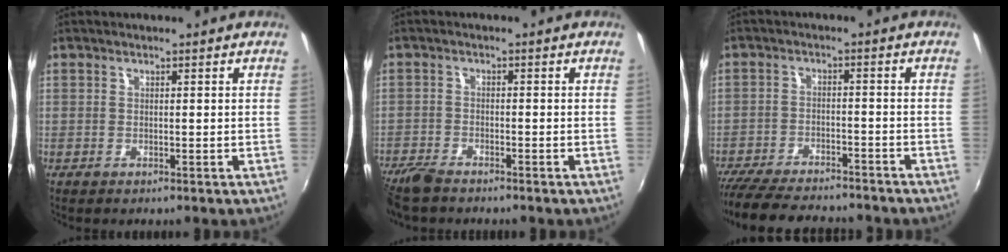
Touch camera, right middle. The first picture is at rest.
{"total": 5.6, "force": [-4.8, 1.4, 2.4], "torque": [-0.069, -0.021, -0.097]}
{"total": 17.9, "force": [-15.5, 4.2, 8.0], "torque": [-0.168, -0.032, -0.236]}